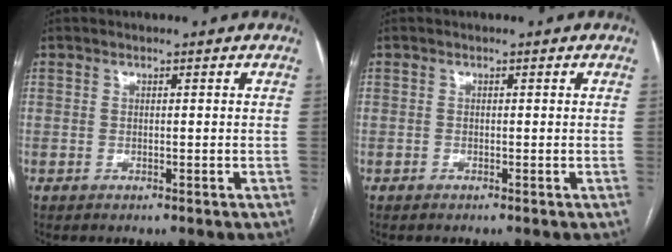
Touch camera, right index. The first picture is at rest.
{"total": 0.0}